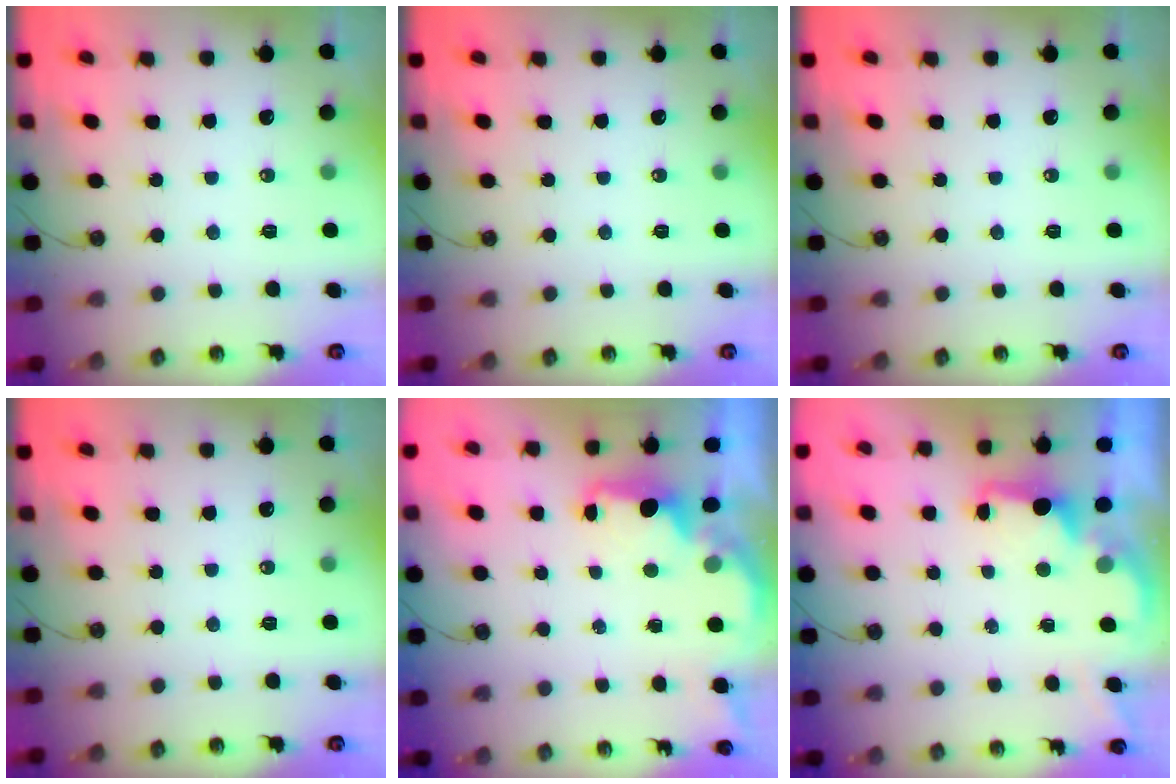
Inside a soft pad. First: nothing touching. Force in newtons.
{"total": 0.0}
{"total": 0.0}
{"total": 0.0}
{"total": 1.6, "press": 1.5, "slide": 0.6}
{"total": 2.0, "press": 1.9, "slide": 0.8}